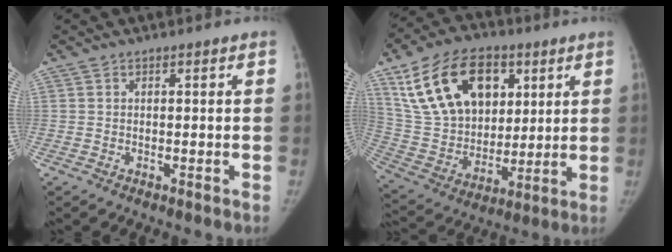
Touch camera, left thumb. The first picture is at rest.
{"total": 23.0, "force": [9.8, 14.9, 14.5], "torque": [-0.238, -0.016, 0.183]}